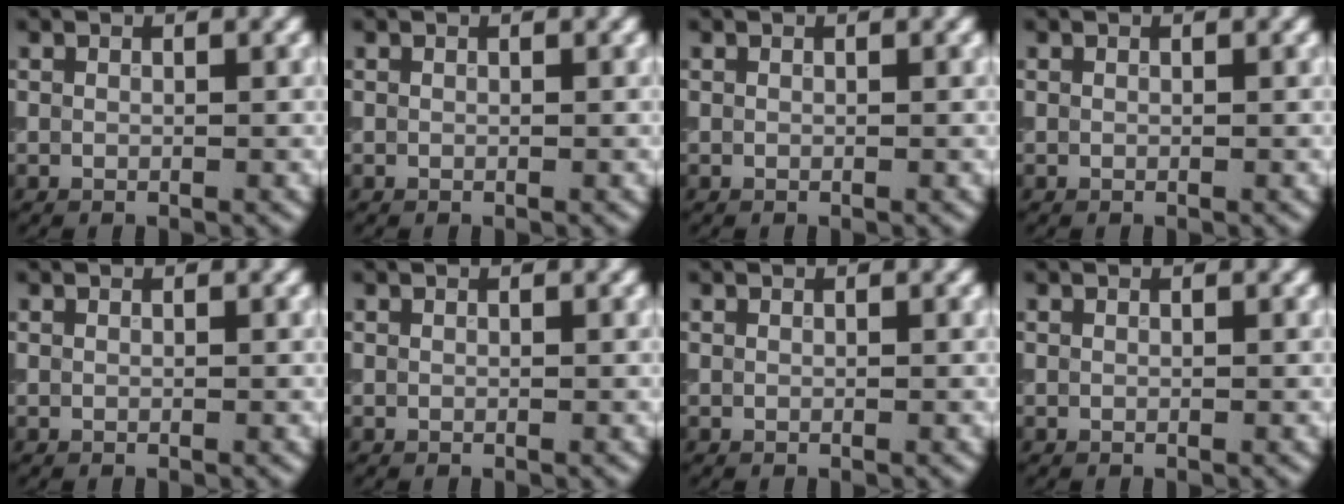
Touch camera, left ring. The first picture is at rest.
{"total": 0.0}
{"total": 0.0}
{"total": 0.0}
{"total": 0.0}
{"total": 0.0}
{"total": 0.0}
{"total": 0.0}